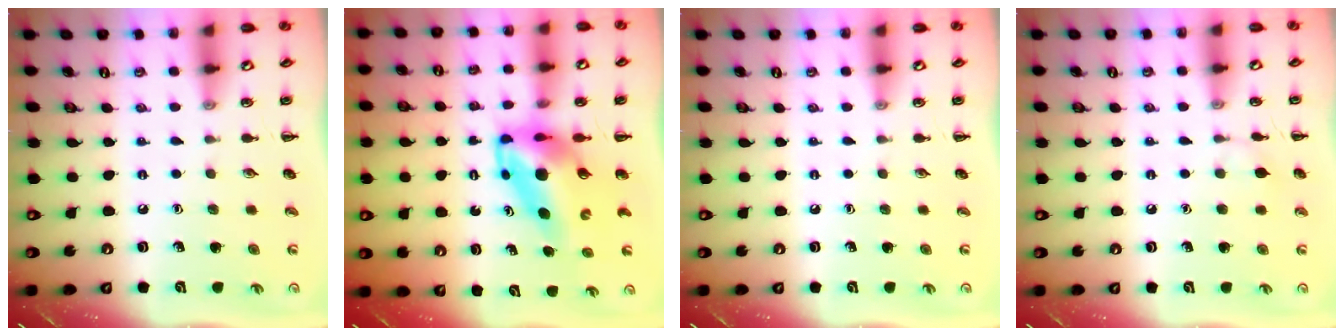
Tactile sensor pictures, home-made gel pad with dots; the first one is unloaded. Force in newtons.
{"total": 8.0, "press": 7.6, "slide": 2.5}
{"total": 0.0}
{"total": 5.2, "press": 4.9, "slide": 1.8}